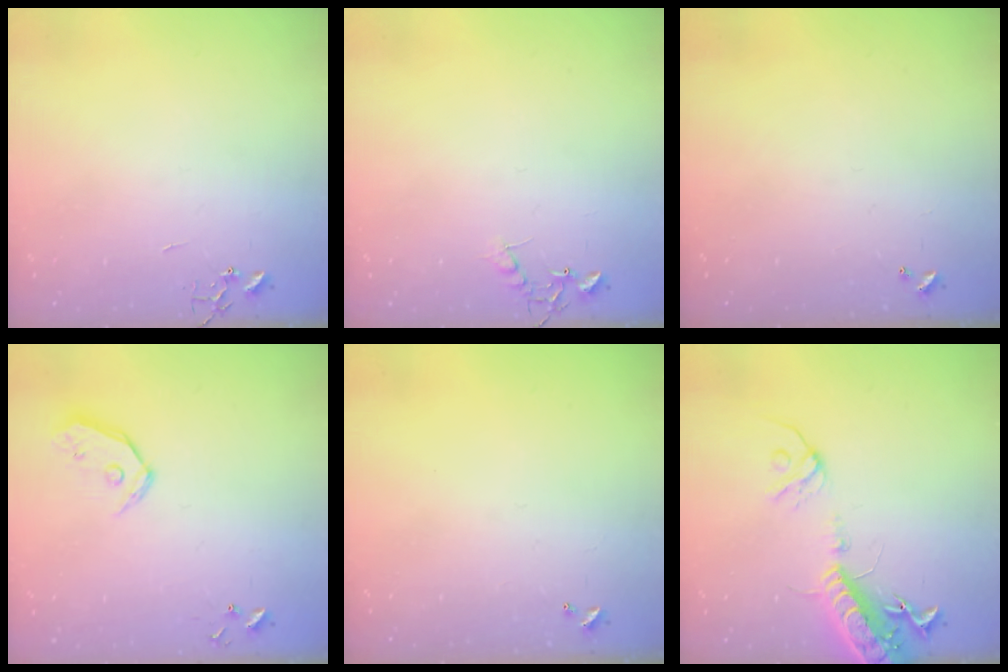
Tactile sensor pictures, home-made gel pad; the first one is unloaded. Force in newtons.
{"total": 6.8, "press": 6.8, "slide": 0.3}
{"total": 0.0}
{"total": 8.7, "press": 8.6, "slide": 1.3}
{"total": 0.0}
{"total": 16.6, "press": 16.1, "slide": 4.0}